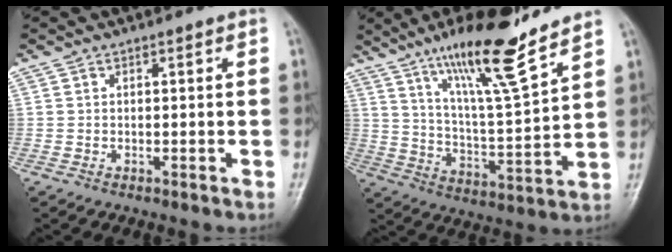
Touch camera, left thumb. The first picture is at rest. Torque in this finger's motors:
{"motor_torque": [0.73, 0.48, 1.36, -1.41, 0.10]}